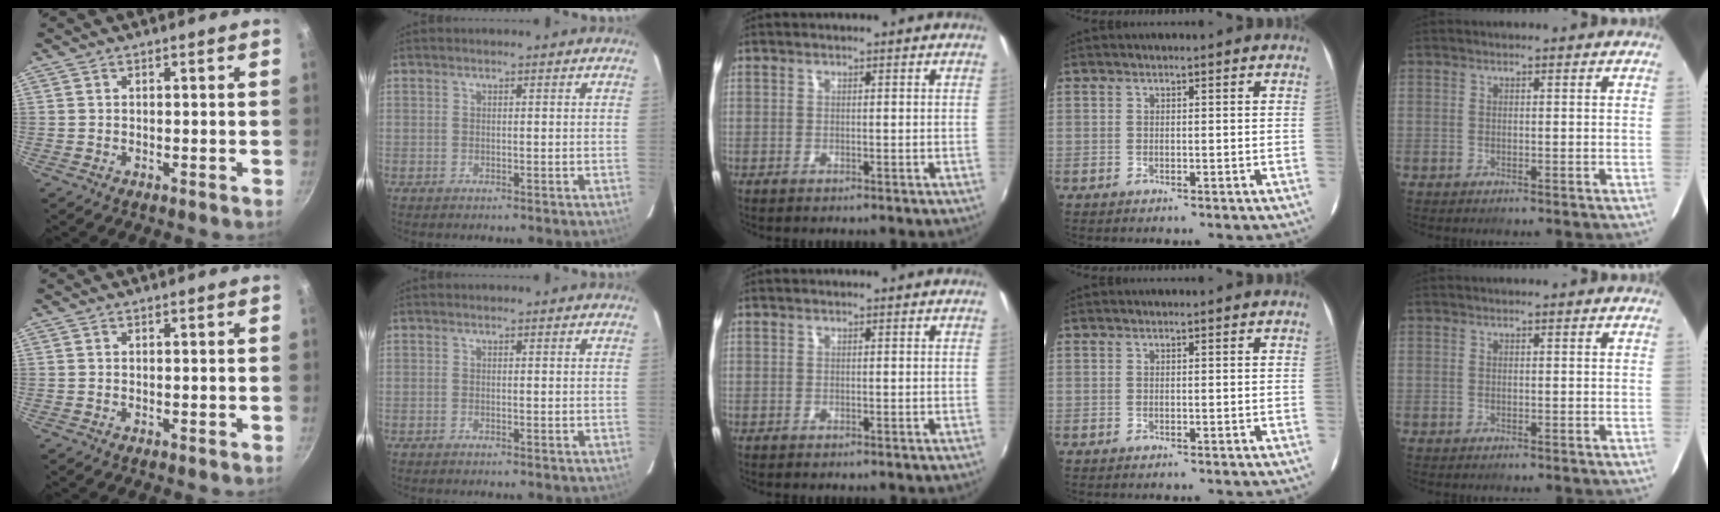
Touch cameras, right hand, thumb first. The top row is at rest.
{}